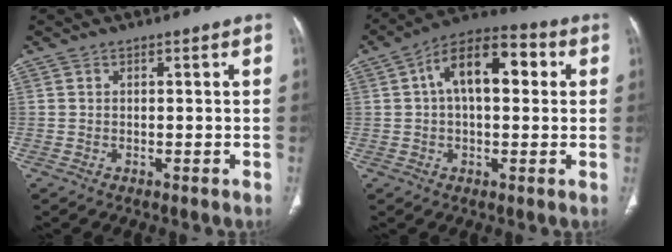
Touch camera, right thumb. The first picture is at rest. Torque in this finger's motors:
{"motor_torque": [1.38, 3.63, 0.82, -0.93, 0.11]}